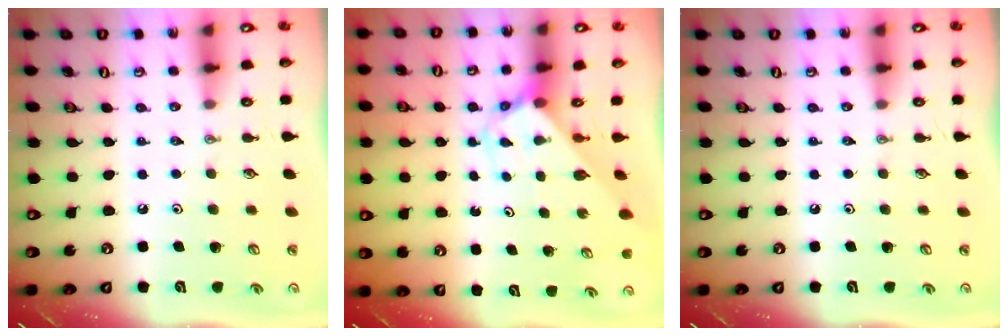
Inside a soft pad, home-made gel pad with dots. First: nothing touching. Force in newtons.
{"total": 2.7, "press": 2.7, "slide": 0.2}
{"total": 0.0}